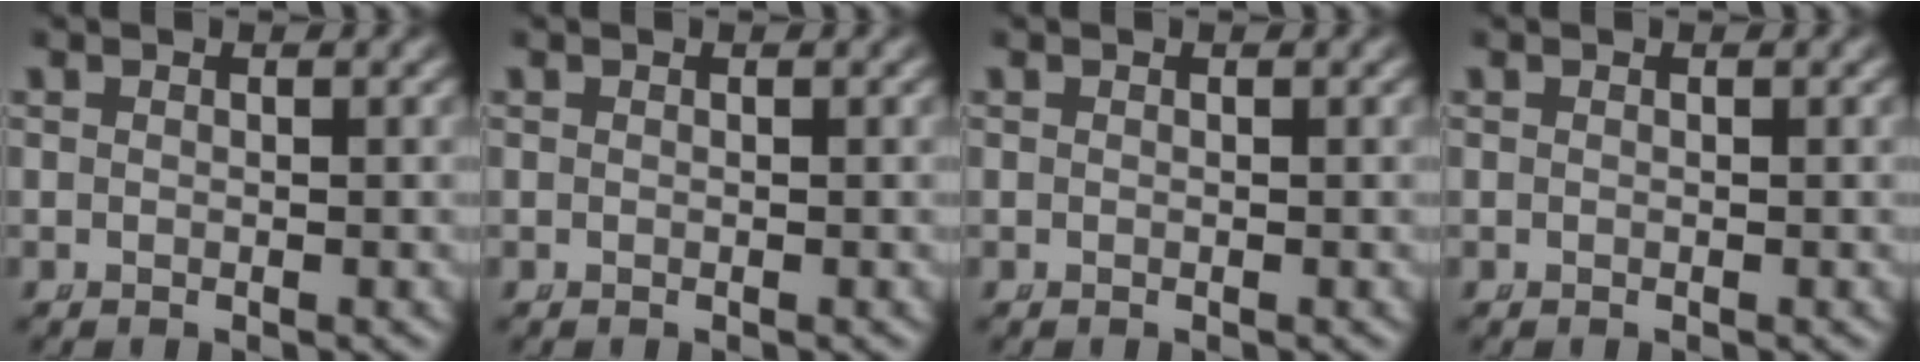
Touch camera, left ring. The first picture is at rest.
{"total": 0.0}
{"total": 0.0}
{"total": 0.0}